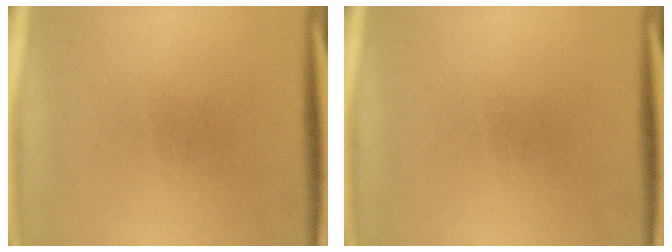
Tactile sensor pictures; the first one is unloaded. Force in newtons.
{"total": 0.0}